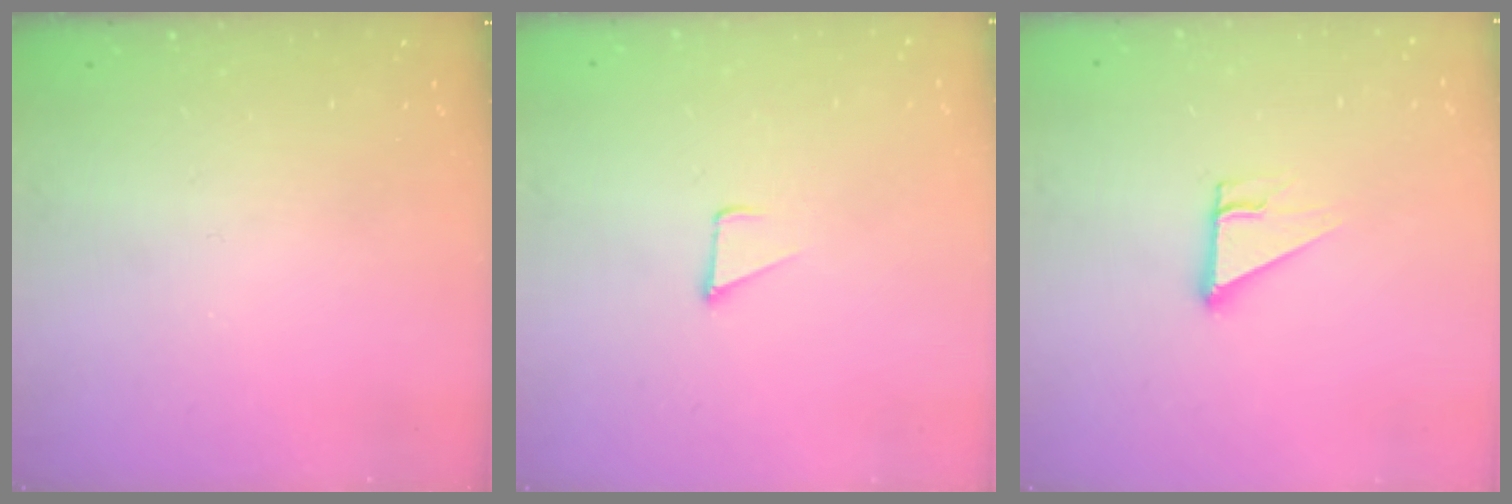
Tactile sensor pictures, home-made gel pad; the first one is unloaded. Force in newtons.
{"total": 1.5, "press": 1.5, "slide": 0.1}
{"total": 3.7, "press": 3.7, "slide": 0.2}